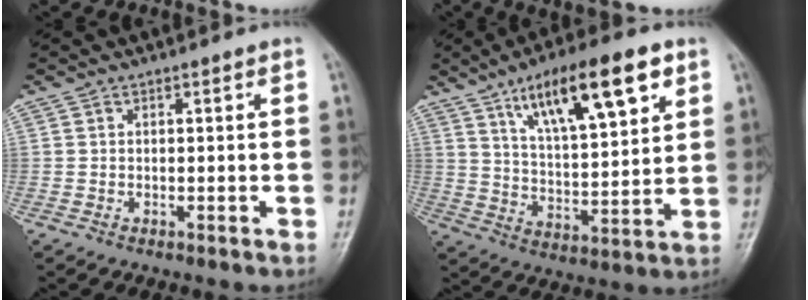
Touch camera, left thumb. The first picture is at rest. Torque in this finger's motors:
{"motor_torque": [1.80, 1.80, 1.78, -0.99, 0.46]}